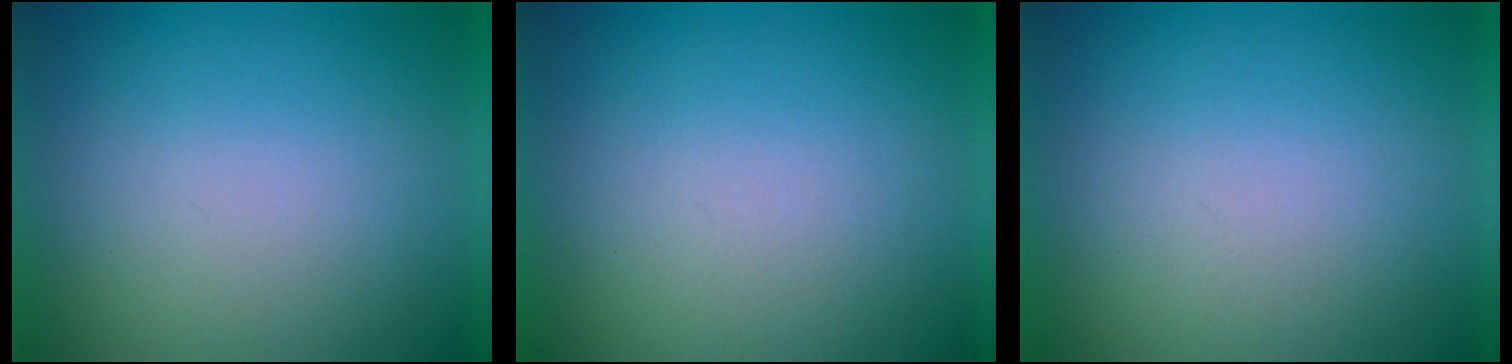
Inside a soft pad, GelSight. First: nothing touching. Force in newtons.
{"total": 1.2}
{"total": 1.0}